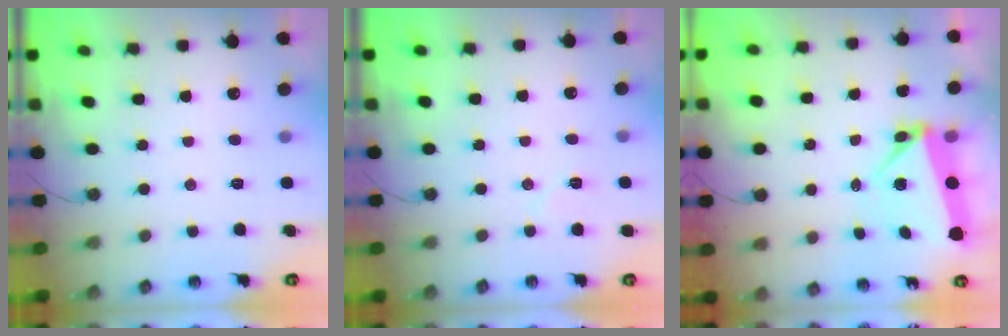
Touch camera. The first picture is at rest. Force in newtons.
{"total": 5.8, "press": 5.5, "slide": 2.1}
{"total": 5.7, "press": 5.7, "slide": 0.1}